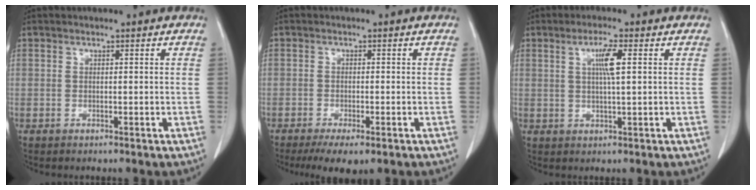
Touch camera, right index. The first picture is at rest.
{"total": 5.1, "force": [-3.3, 1.2, 3.7], "torque": [-0.059, -0.013, -0.048]}
{"total": 4.3, "force": [1.2, 0.0, 4.1], "torque": [-0.074, 0.000, 0.021]}